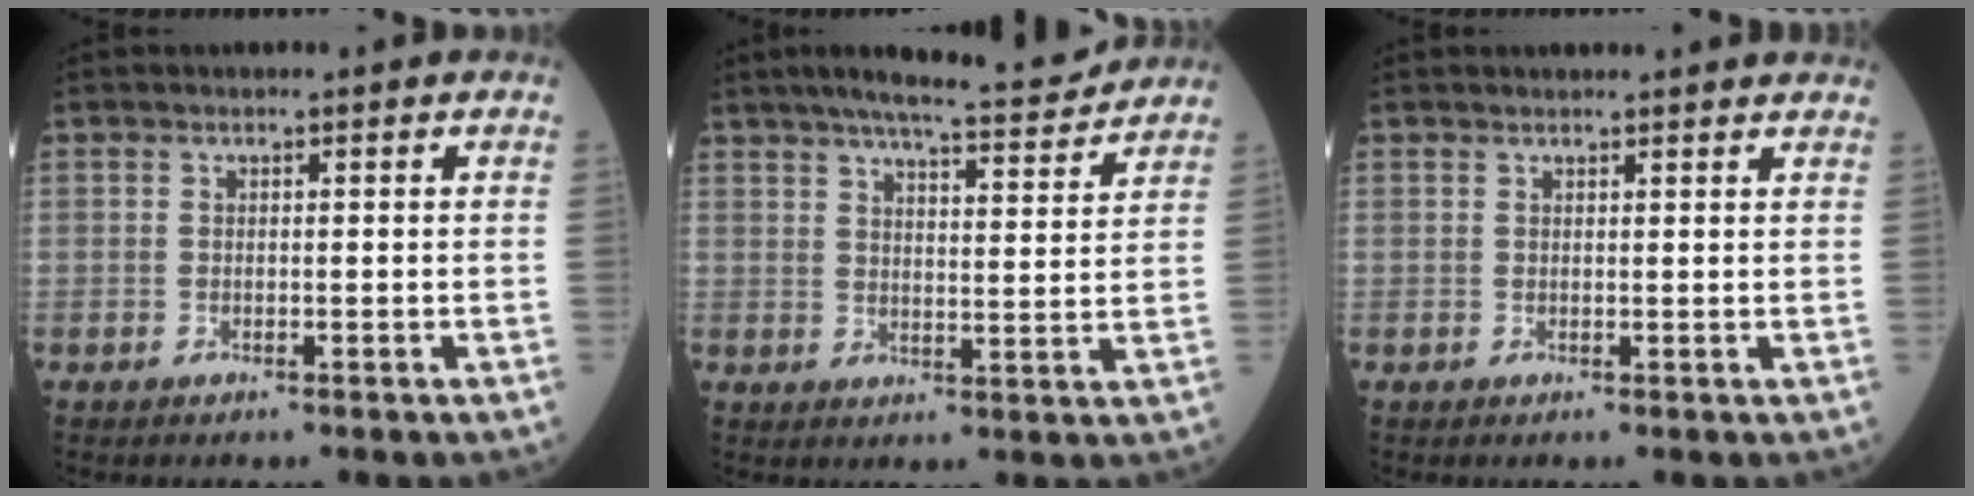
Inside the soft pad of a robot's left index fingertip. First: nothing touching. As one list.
[{"total": 12.5, "force": [11.3, 1.0, 5.4], "torque": [-0.085, 0.001, 0.154]}, {"total": 6.7, "force": [6.3, 0.7, 1.9], "torque": [-0.019, 0.021, 0.061]}]